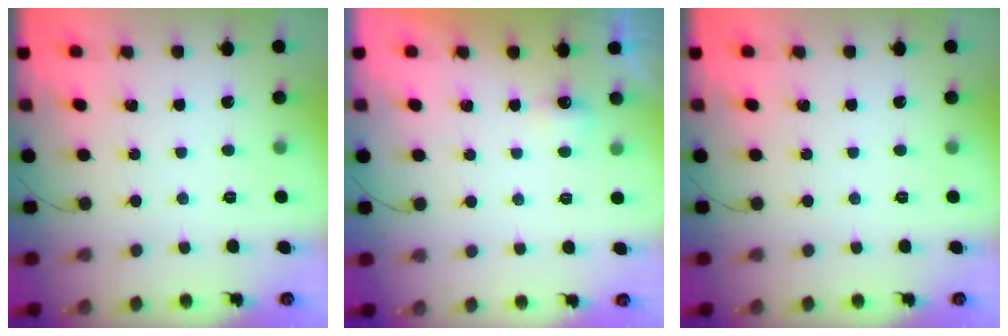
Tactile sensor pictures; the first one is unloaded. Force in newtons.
{"total": 2.9, "press": 2.8, "slide": 0.8}
{"total": 0.0}